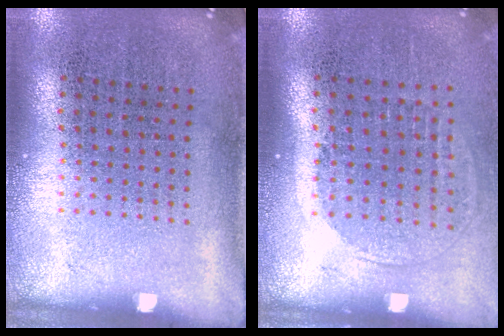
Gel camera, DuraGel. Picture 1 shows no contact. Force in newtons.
{"total": 1.3, "press": 1.2, "slide": 0.6}